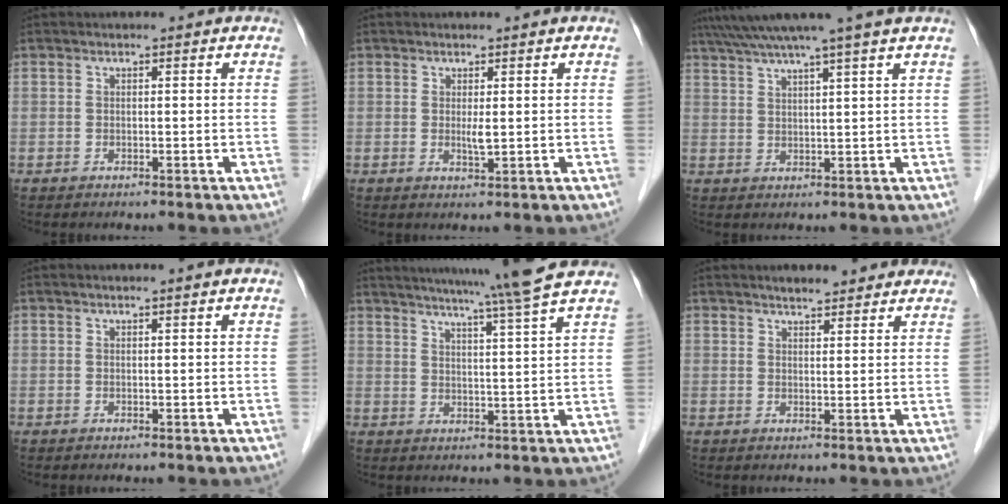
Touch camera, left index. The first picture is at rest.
{"total": 1.5, "force": [0.2, 0.1, 1.5], "torque": [-0.033, -0.004, 0.008]}
{"total": 9.1, "force": [7.5, -2.2, 4.6], "torque": [-0.074, 0.016, 0.108]}
{"total": 0.0}
{"total": 13.3, "force": [11.3, -2.3, 6.5], "torque": [-0.109, -0.017, 0.146]}
{"total": 5.5, "force": [4.8, 1.4, 2.2], "torque": [-0.028, 0.018, 0.063]}